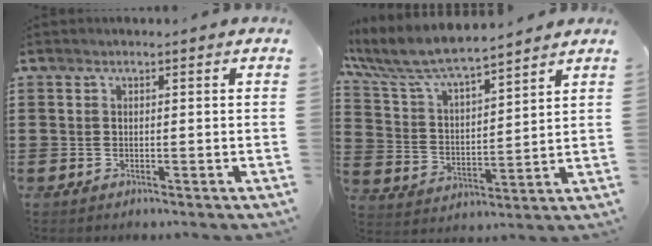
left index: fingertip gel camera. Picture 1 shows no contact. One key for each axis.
{"total": 7.7, "fx": 6.9, "fy": 1.4, "fz": 3.0, "tx": -0.089, "ty": -0.037, "tz": 0.120}